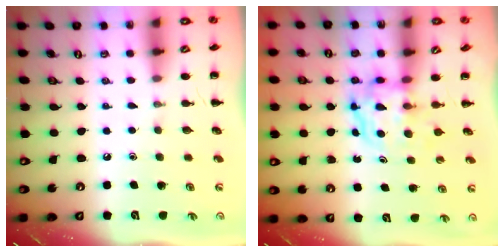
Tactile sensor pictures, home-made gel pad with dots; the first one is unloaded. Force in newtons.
{"total": 4.0, "press": 4.0, "slide": 0.4}